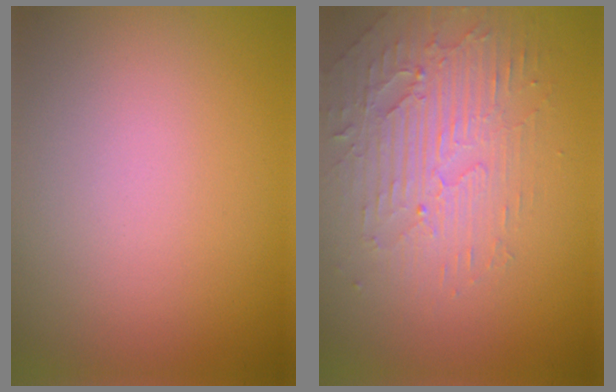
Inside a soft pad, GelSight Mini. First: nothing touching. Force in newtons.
{"total": 3.8, "press": 3.4, "slide": 1.8}